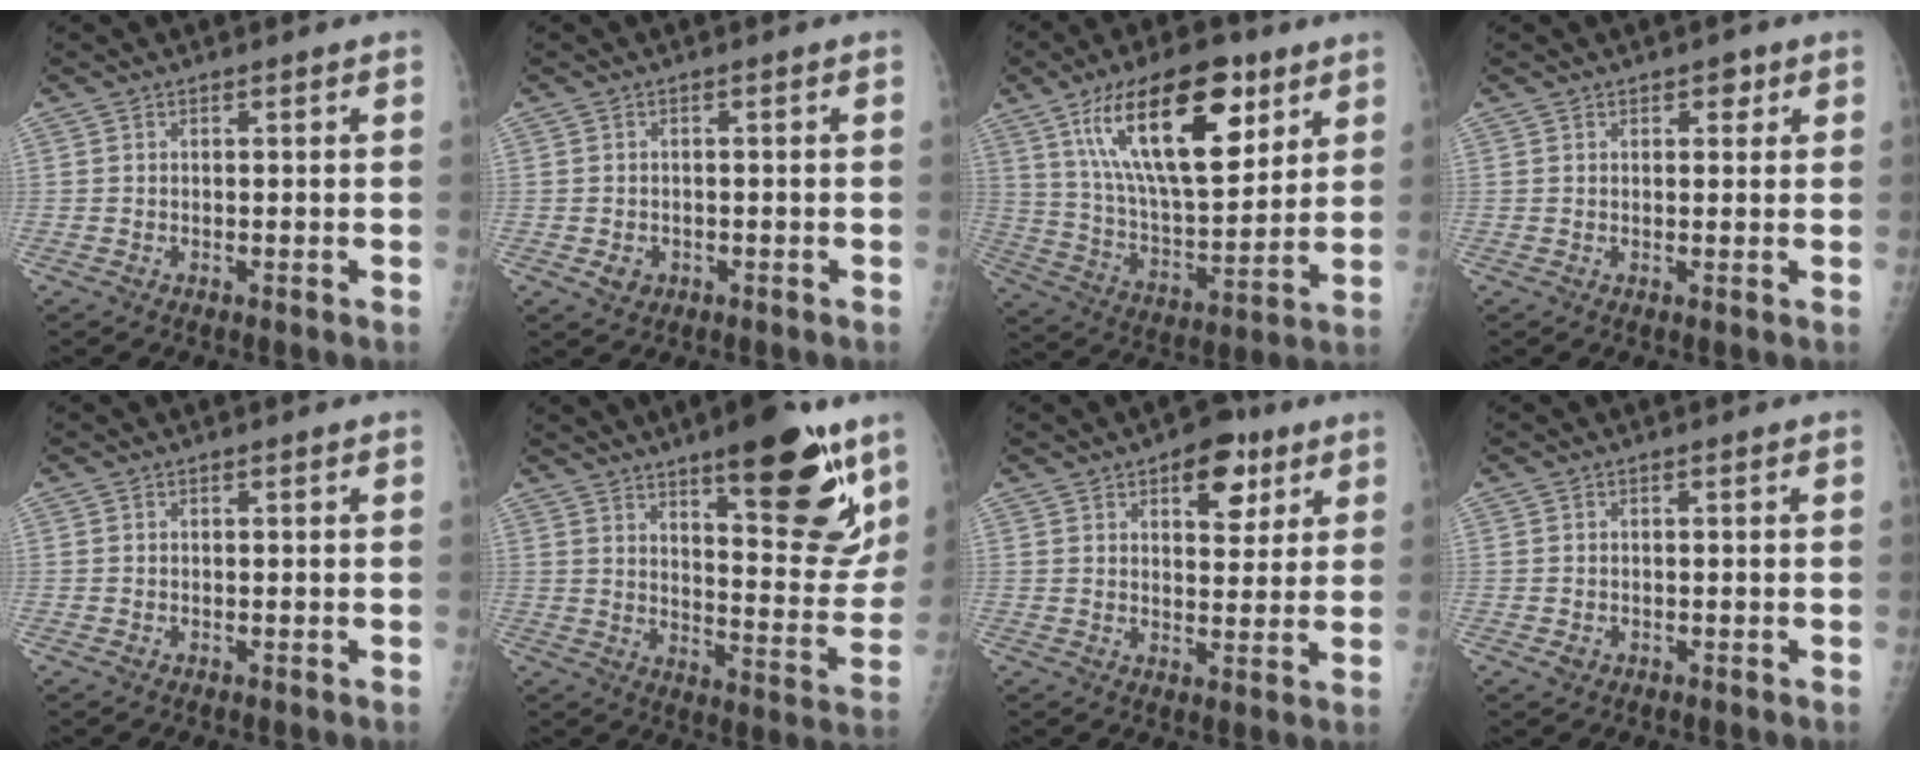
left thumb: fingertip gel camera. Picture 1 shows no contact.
{"total": 2.5, "force": [-0.9, 2.1, 1.0], "torque": [-0.008, 0.003, -0.008]}
{"total": 23.6, "force": [11.4, 10.0, 18.1], "torque": [-0.274, -0.040, 0.199]}
{"total": 2.1, "force": [1.1, 1.4, 1.2], "torque": [0.001, -0.002, 0.011]}
{"total": 0.6, "force": [-0.3, 0.4, 0.2], "torque": [-0.003, 0.001, -0.005]}
{"total": 20.0, "force": [12.0, 5.9, 14.9], "torque": [-0.159, -0.077, 0.174]}
{"total": 8.8, "force": [4.6, 4.9, 5.7], "torque": [-0.042, -0.016, 0.058]}
{"total": 1.2, "force": [-0.5, 1.0, 0.4], "torque": [-0.003, 0.003, -0.007]}